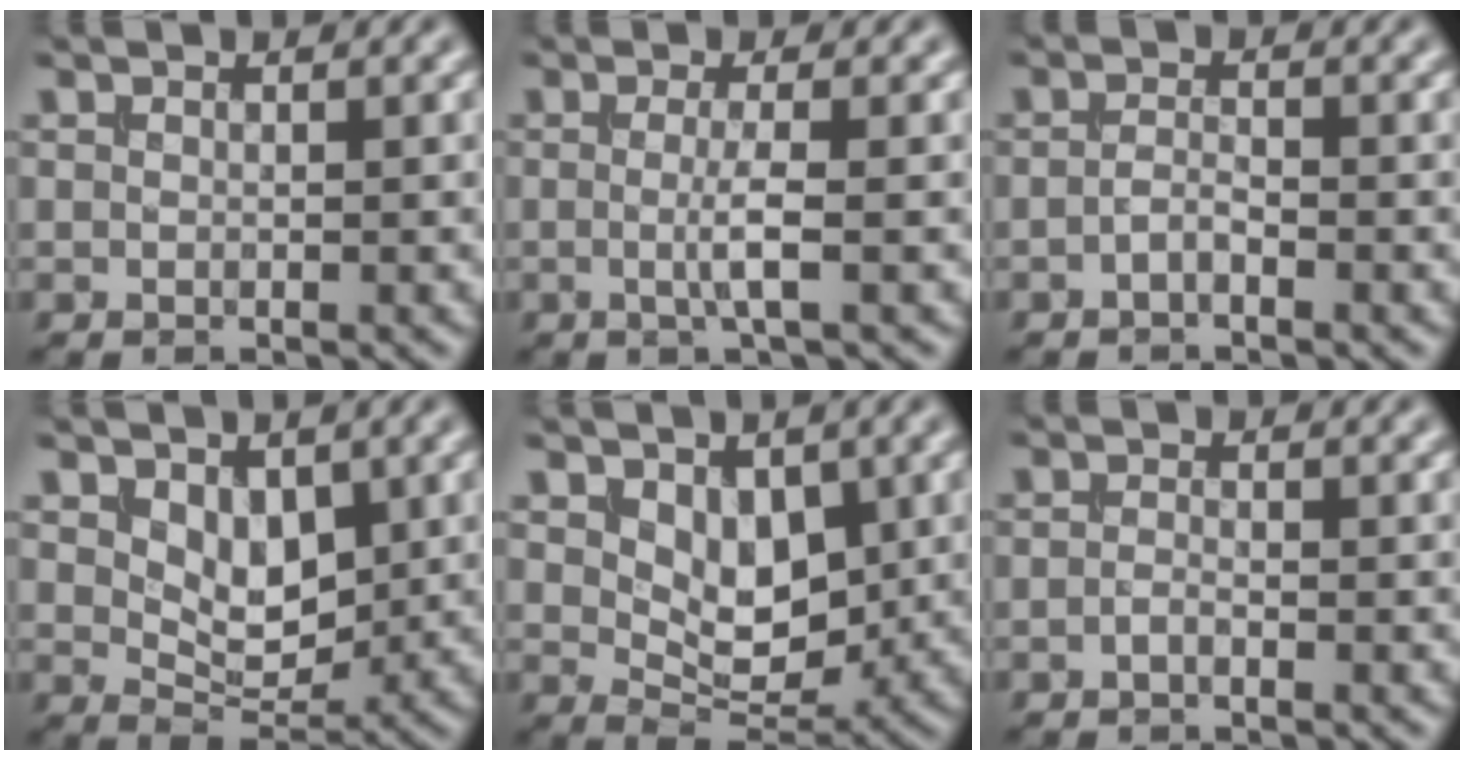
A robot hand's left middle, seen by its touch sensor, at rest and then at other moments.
{"total": 2.3, "force": [-0.2, 0.3, 2.2], "torque": [-0.044, -0.008, -0.008]}
{"total": 1.2, "force": [-0.6, 0.4, 0.9], "torque": [-0.020, 0.003, -0.015]}
{"total": 3.6, "force": [1.3, 2.2, 2.5], "torque": [-0.046, -0.013, 0.025]}
{"total": 4.4, "force": [1.4, 2.8, 3.2], "torque": [-0.054, -0.015, 0.026]}
{"total": 0.8, "force": [-0.5, 0.2, 0.6], "torque": [-0.013, 0.000, -0.011]}